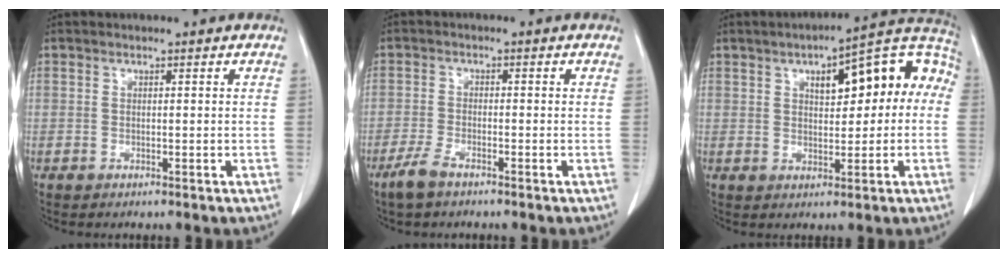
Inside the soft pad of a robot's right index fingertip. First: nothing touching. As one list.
[{"total": 3.5, "force": [-2.6, 0.7, 2.1], "torque": [-0.053, -0.004, -0.053]}, {"total": 14.2, "force": [2.7, 5.4, 12.9], "torque": [-0.166, 0.047, 0.033]}]